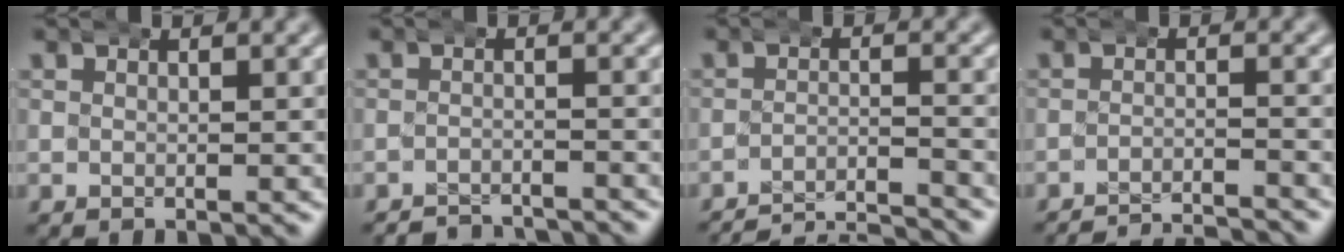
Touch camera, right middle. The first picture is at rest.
{"total": 4.8, "force": [-4.7, 0.8, 0.3], "torque": [-0.003, -0.013, -0.078]}
{"total": 14.4, "force": [-14.0, 2.9, 1.9], "torque": [0.003, -0.022, -0.223]}
{"total": 11.2, "force": [-10.9, 2.0, 1.4], "torque": [0.006, -0.017, -0.174]}